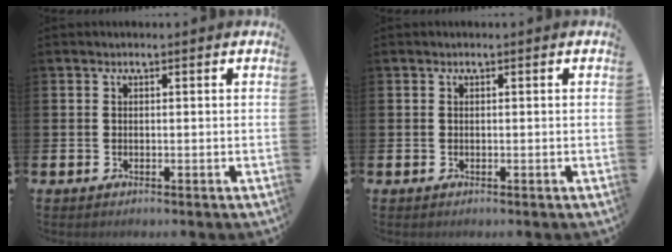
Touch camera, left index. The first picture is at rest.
{"total": 0.0}